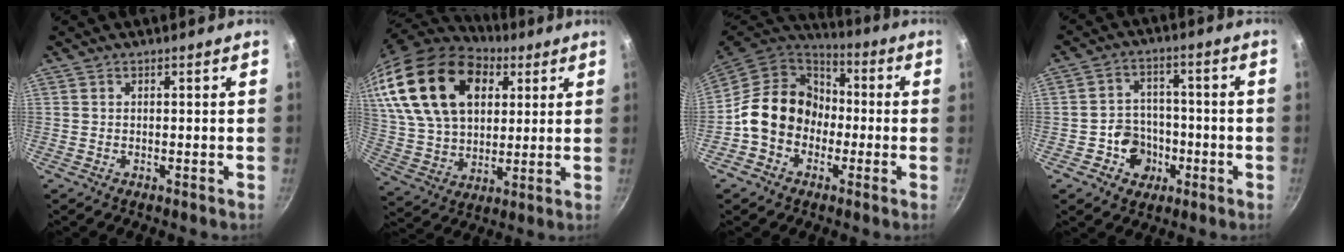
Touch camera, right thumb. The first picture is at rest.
{"total": 26.3, "force": [10.9, 16.5, 17.3], "torque": [-0.308, -0.015, 0.202]}
{"total": 15.2, "force": [-2.0, 12.9, 7.8], "torque": [-0.093, 0.048, -0.048]}
{"total": 7.8, "force": [-2.7, 6.8, 2.8], "torque": [-0.010, 0.030, -0.044]}